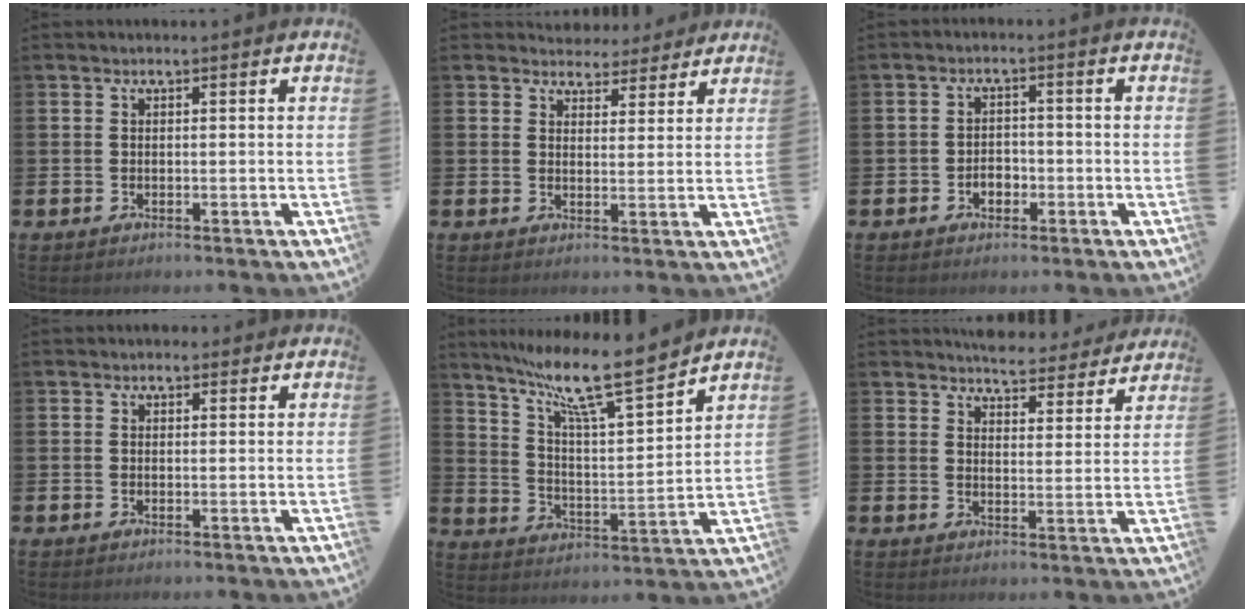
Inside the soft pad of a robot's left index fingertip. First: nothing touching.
{"total": 3.9, "force": [3.6, 1.4, -0.3], "torque": [0.001, -0.025, 0.063]}
{"total": 2.3, "force": [-1.1, 1.7, 1.1], "torque": [-0.017, 0.000, -0.026]}
{"total": 1.0, "force": [0.8, 0.7, 0.1], "torque": [0.007, 0.006, 0.011]}
{"total": 12.9, "force": [10.8, 1.8, 6.9], "torque": [-0.154, -0.063, 0.183]}
{"total": 5.4, "force": [5.3, 1.0, 0.2], "torque": [-0.013, -0.037, 0.094]}